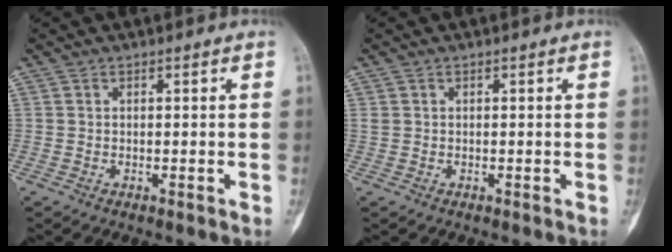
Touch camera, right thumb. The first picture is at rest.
{"total": 0.5, "force": [0.2, 0.5, 0.2], "torque": [0.002, 0.004, 0.003]}